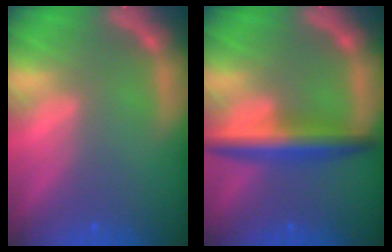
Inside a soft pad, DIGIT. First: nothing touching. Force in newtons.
{"total": 5.0}